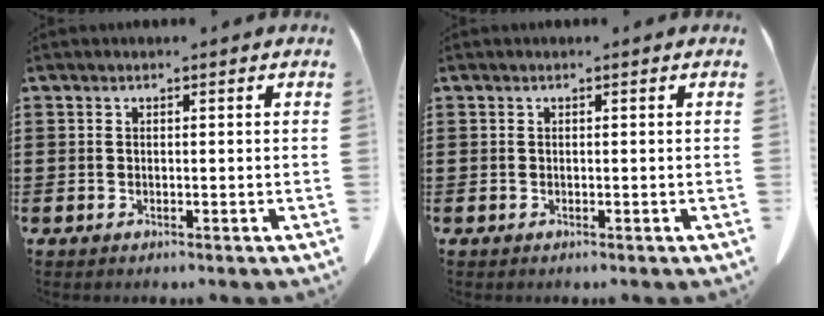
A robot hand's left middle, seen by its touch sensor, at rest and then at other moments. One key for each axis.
{"total": 0.0}